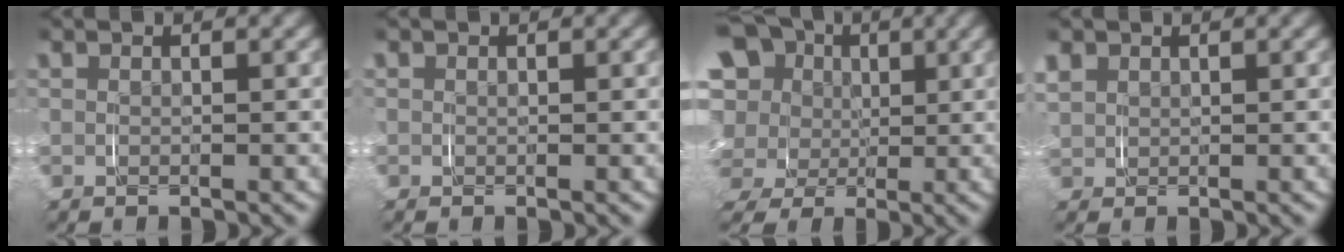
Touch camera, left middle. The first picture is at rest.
{"total": 0.0}
{"total": 13.3, "force": [2.5, 11.0, 7.2], "torque": [-0.153, -0.007, 0.026]}
{"total": 1.9, "force": [0.9, 1.6, 0.5], "torque": [-0.023, 0.001, 0.024]}